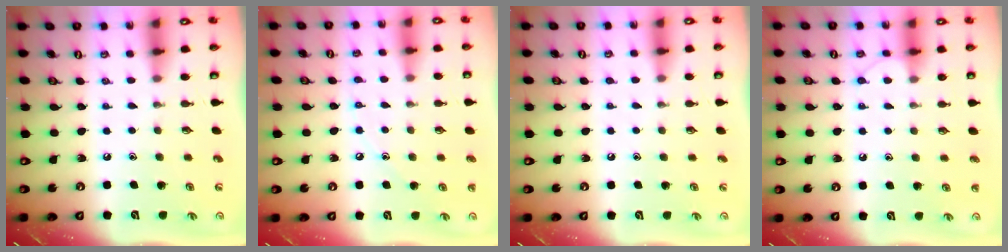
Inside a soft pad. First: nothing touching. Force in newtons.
{"total": 5.4, "press": 5.4, "slide": 0.6}
{"total": 2.9, "press": 2.8, "slide": 0.4}
{"total": 6.5, "press": 6.4, "slide": 0.6}